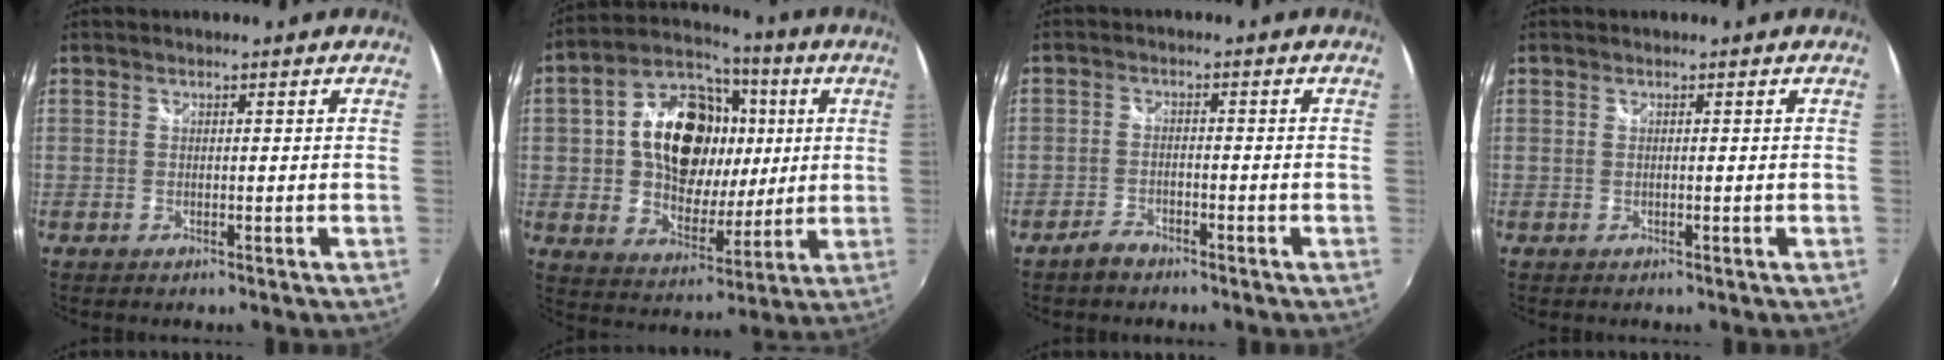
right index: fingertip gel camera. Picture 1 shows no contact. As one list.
[{"total": 21.8, "force": [4.0, 15.5, 14.8], "torque": [-0.318, 0.050, 0.072]}, {"total": 3.2, "force": [-2.6, 1.3, 1.1], "torque": [-0.033, 0.005, -0.047]}, {"total": 0.0}]